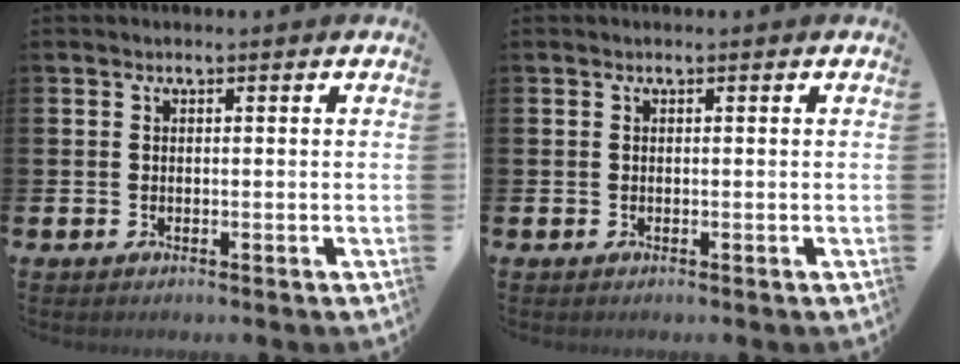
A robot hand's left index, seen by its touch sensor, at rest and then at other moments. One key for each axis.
{"total": 0.0}